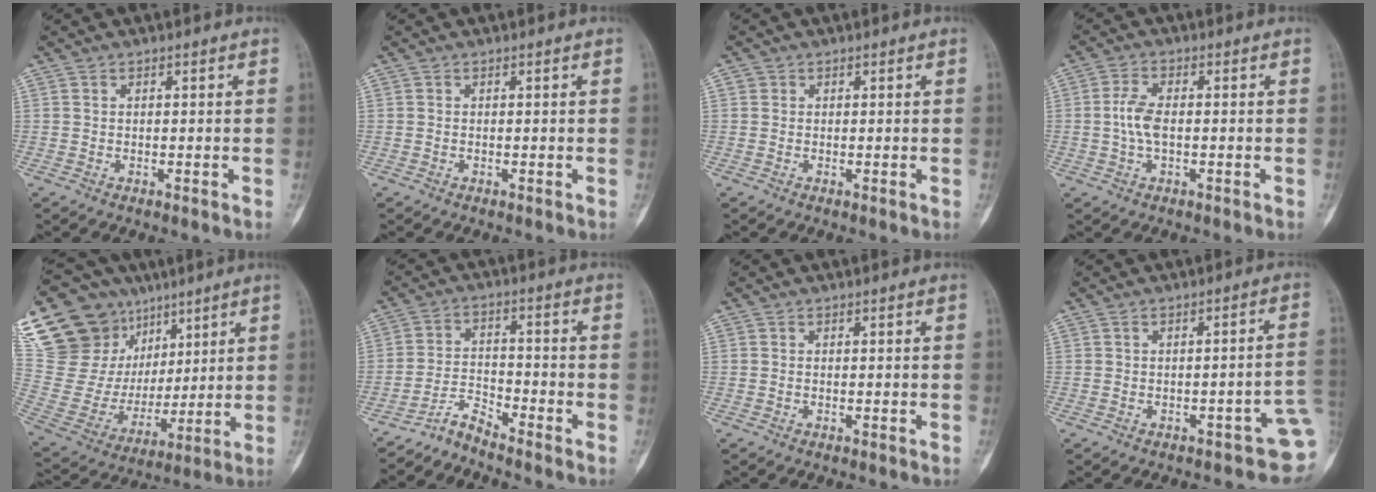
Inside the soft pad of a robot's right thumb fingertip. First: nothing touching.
{"total": 0.0}
{"total": 0.8, "force": [0.2, 0.7, 0.1], "torque": [0.007, 0.003, 0.002]}
{"total": 4.7, "force": [-0.2, 2.2, 4.1], "torque": [-0.093, 0.011, -0.009]}
{"total": 28.5, "force": [15.6, 20.0, 13.0], "torque": [-0.231, 0.020, 0.308]}
{"total": 4.2, "force": [-4.1, 0.0, 0.6], "torque": [-0.013, 0.031, -0.085]}
{"total": 0.0}
{"total": 6.1, "force": [-2.1, 2.3, 5.2], "torque": [-0.045, 0.024, -0.022]}